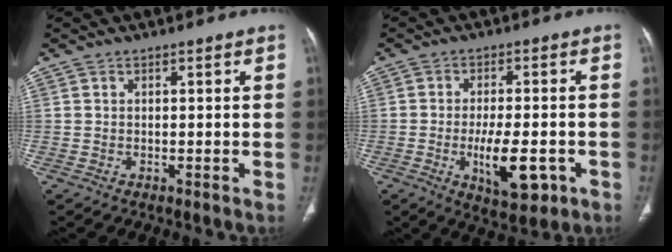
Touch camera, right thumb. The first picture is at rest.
{"total": 9.9, "force": [-3.1, 4.1, 8.4], "torque": [-0.125, 0.001, -0.040]}